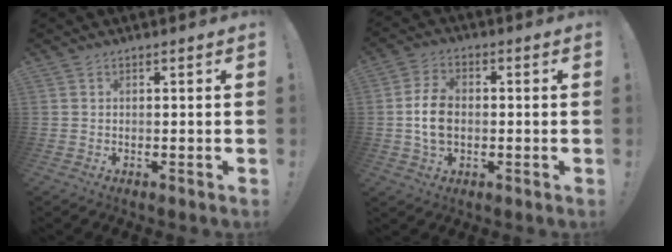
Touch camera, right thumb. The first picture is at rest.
{"total": 9.2, "force": [-0.8, 6.3, 6.7], "torque": [-0.125, 0.001, -0.016]}